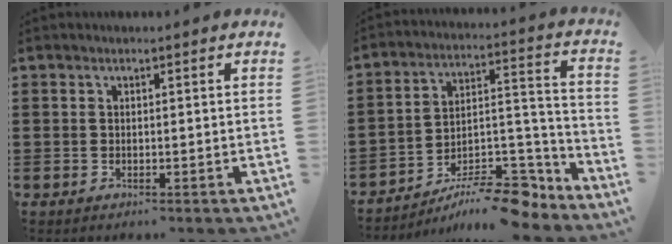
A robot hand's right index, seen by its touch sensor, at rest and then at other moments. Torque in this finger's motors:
{"motor_torque": [0.20, 0.06, 0.21, 0.05]}